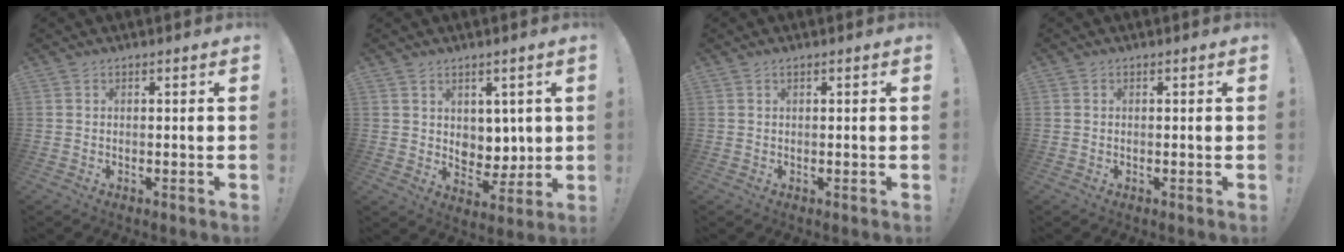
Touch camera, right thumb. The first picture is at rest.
{"total": 7.3, "force": [3.7, 6.0, 2.1], "torque": [-0.019, -0.035, 0.077]}
{"total": 0.6, "force": [0.1, 0.1, 0.5], "torque": [-0.004, -0.002, 0.000]}
{"total": 0.0}